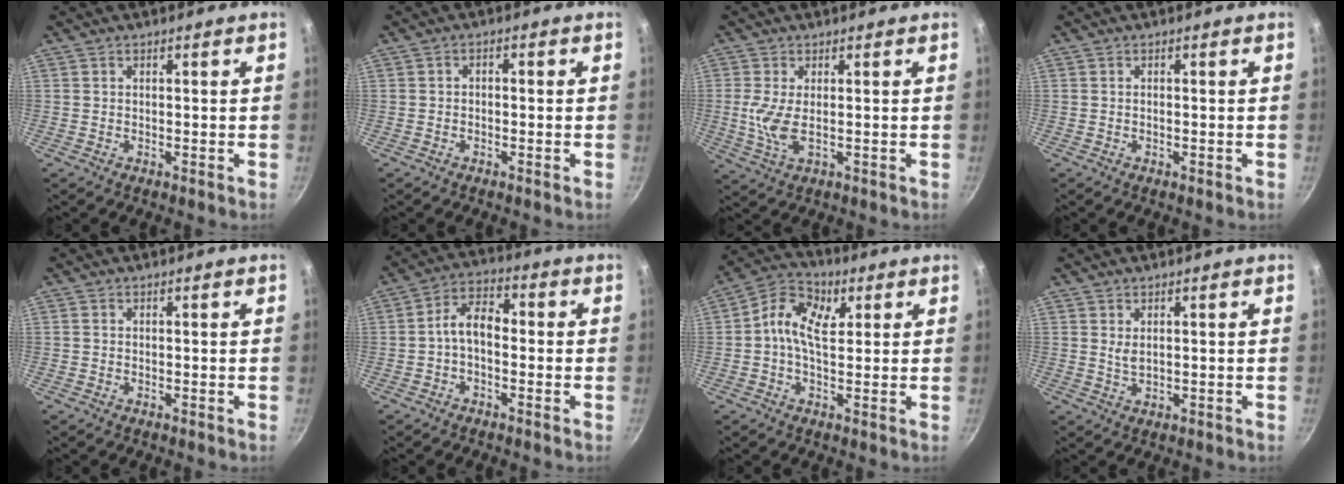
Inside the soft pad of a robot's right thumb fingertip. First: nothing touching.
{"total": 1.3, "force": [-0.6, 0.9, 0.8], "torque": [-0.018, 0.008, -0.013]}
{"total": 5.4, "force": [0.2, 2.1, 4.9], "torque": [-0.112, -0.008, 0.007]}
{"total": 0.6, "force": [-0.2, 0.1, 0.5], "torque": [-0.009, 0.003, -0.005]}
{"total": 0.0}
{"total": 6.7, "force": [-1.0, 4.1, 5.2], "torque": [-0.077, 0.031, -0.032]}
{"total": 8.5, "force": [1.8, 5.3, 6.3], "torque": [-0.103, 0.011, 0.014]}
{"total": 1.9, "force": [0.6, 0.8, 1.6], "torque": [-0.029, -0.008, 0.013]}